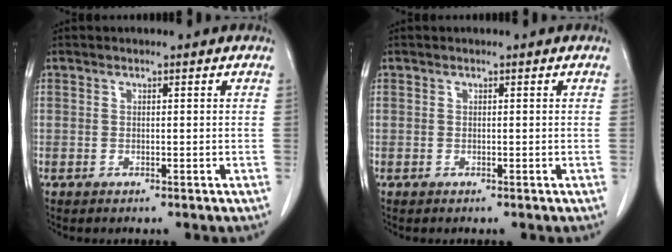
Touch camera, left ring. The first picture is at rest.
{"total": 0.0}